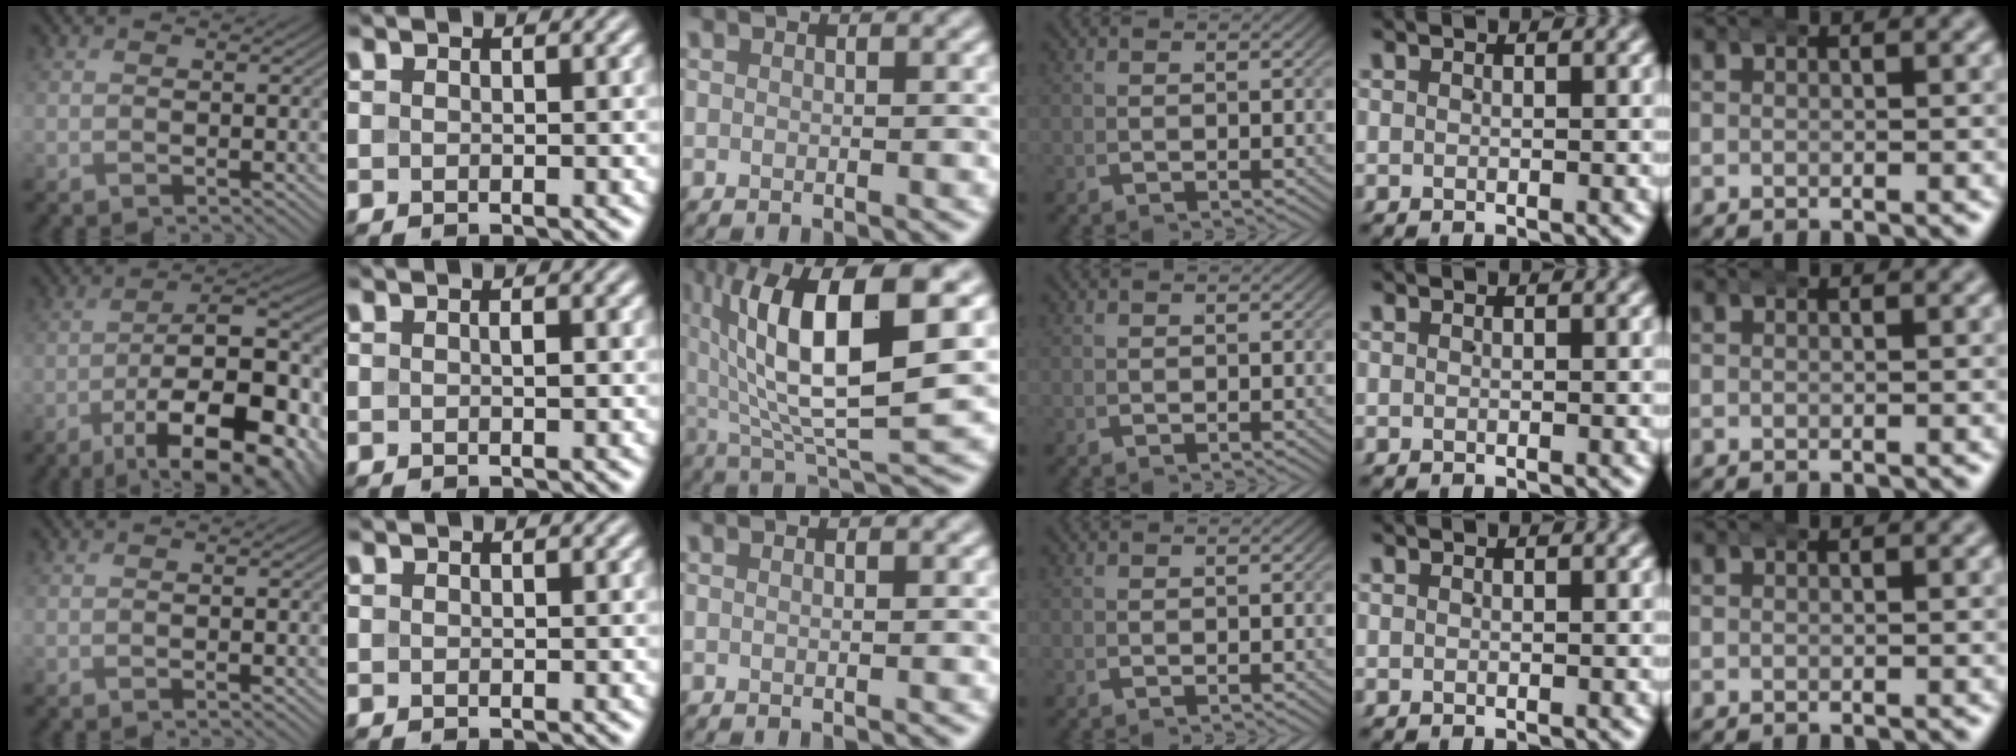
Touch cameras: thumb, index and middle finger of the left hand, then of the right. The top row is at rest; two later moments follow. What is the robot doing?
{"motion": "wrap", "object": "arm wrap"}